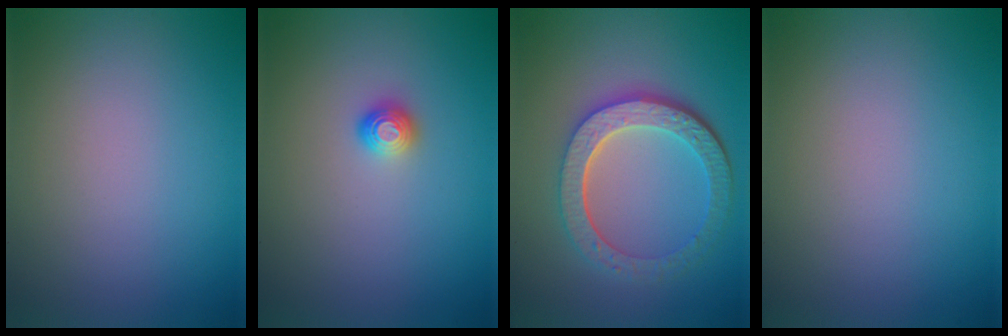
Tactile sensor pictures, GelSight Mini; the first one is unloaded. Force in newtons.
{"total": 1.0, "press": 1.0, "slide": 0.1}
{"total": 6.1, "press": 4.6, "slide": 4.0}
{"total": 0.0}